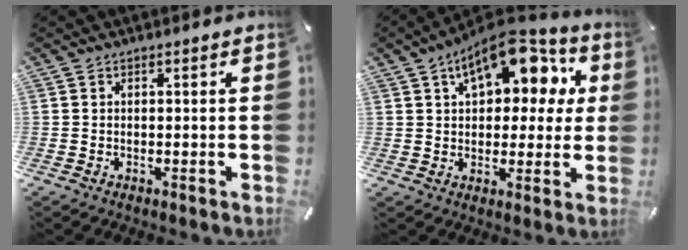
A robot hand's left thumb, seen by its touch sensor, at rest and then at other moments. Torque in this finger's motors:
{"motor_torque": [2.31, 2.69, 1.73, -0.90, 0.19]}